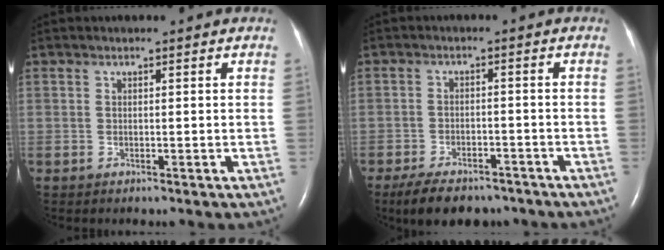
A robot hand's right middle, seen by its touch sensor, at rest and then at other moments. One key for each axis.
{"total": 9.6, "fx": -7.6, "fy": 3.8, "fz": 4.3, "tx": -0.071, "ty": -0.005, "tz": -0.116}